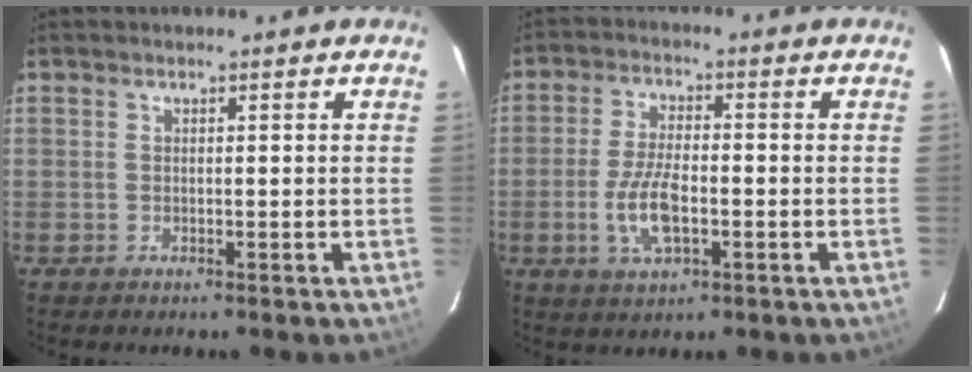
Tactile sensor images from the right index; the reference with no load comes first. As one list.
[{"total": 8.2, "force": [-2.3, 3.4, 7.1], "torque": [-0.150, -0.005, -0.042]}]